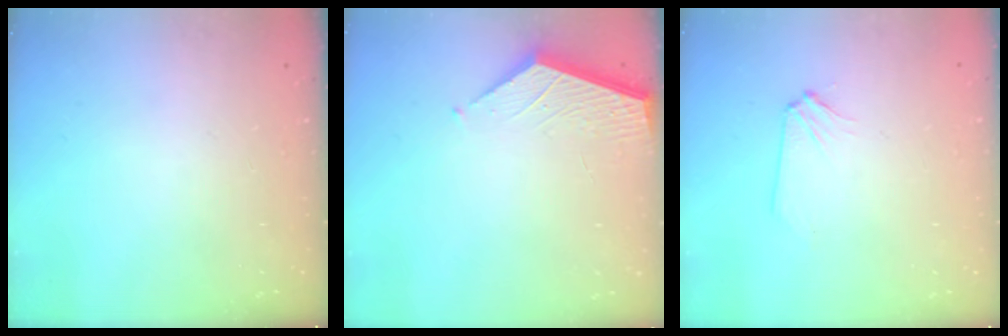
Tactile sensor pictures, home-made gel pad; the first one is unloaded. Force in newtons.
{"total": 1.9, "press": 1.9, "slide": 0.2}
{"total": 2.2, "press": 2.2, "slide": 0.3}